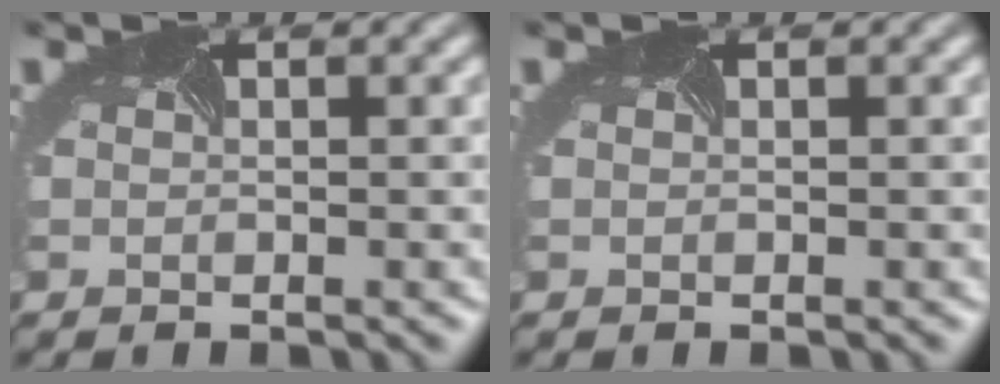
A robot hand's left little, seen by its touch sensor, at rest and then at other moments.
{"total": 0.0}